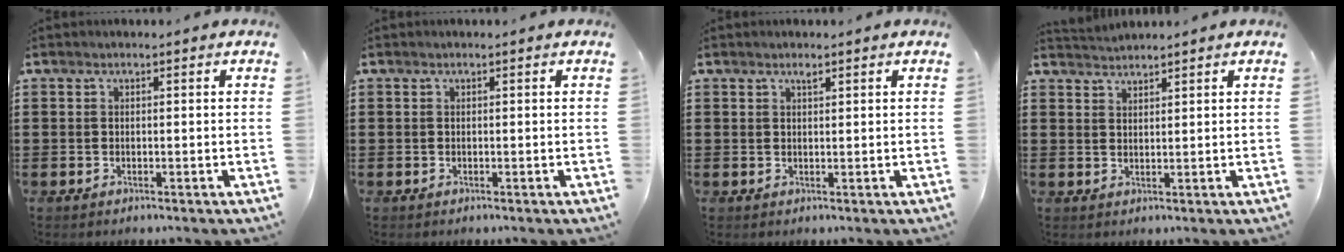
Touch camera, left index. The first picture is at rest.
{"total": 0.0}
{"total": 1.0, "force": [0.7, 0.2, 0.6], "torque": [-0.015, 0.000, 0.013]}
{"total": 1.8, "force": [1.8, -0.1, -0.2], "torque": [-0.001, 0.001, 0.035]}